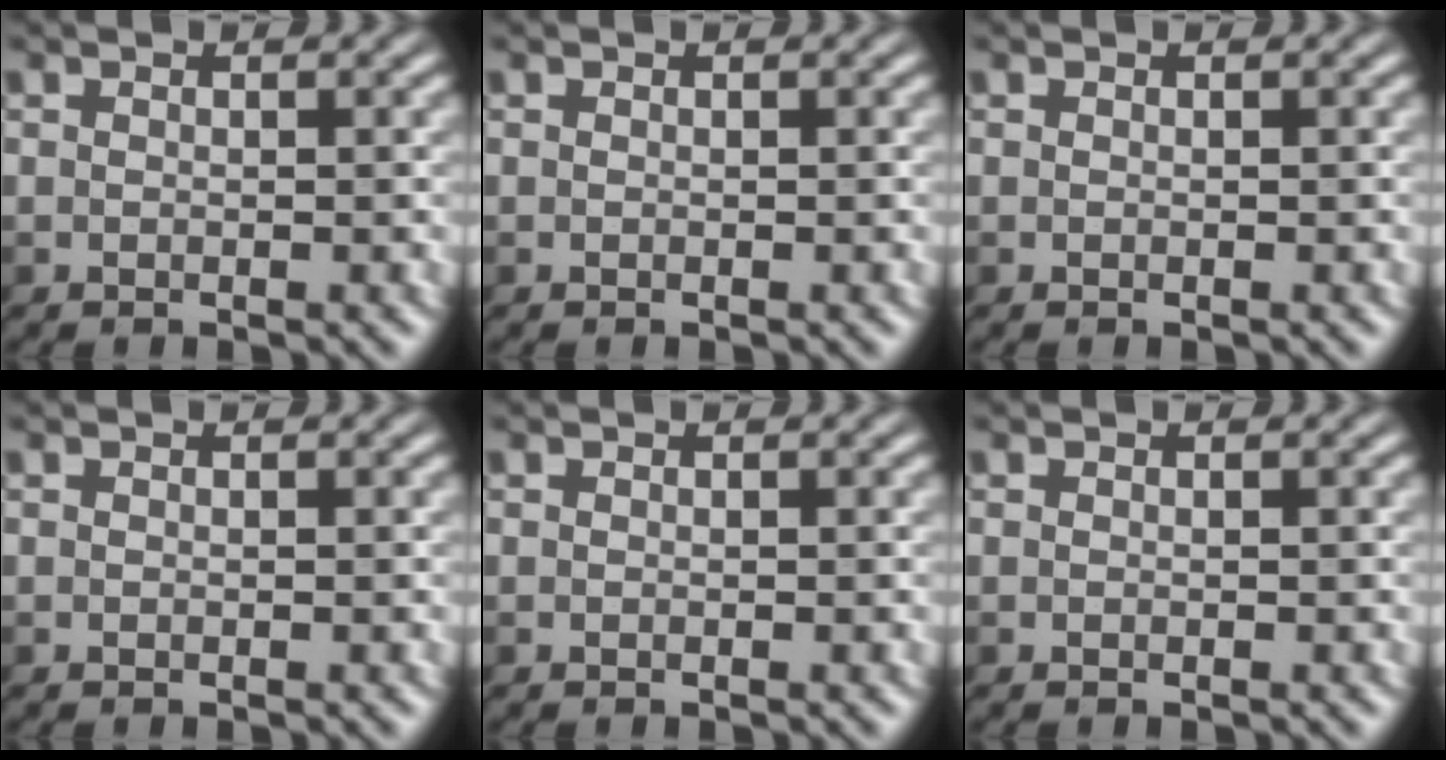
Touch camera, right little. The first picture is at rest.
{"total": 0.0}
{"total": 0.0}
{"total": 0.0}
{"total": 0.0}
{"total": 0.0}